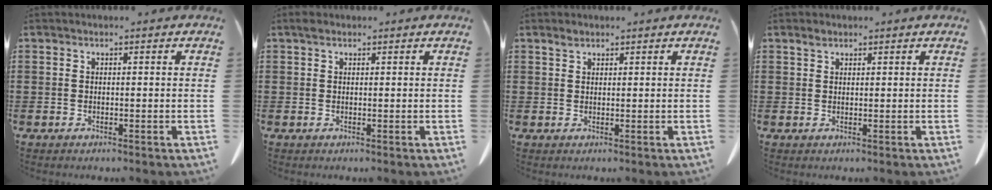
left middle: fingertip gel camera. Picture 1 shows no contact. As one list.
[{"total": 0.9, "force": [0.5, 0.5, 0.5], "torque": [-0.013, 0.004, 0.008]}, {"total": 1.0, "force": [0.8, 0.5, 0.4], "torque": [-0.010, 0.003, 0.016]}, {"total": 1.0, "force": [0.8, 0.5, 0.4], "torque": [-0.010, 0.003, 0.015]}]